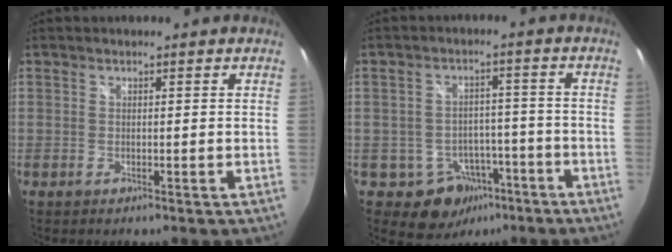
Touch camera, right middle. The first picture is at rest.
{"total": 8.3, "force": [-4.7, 6.5, 2.3], "torque": [-0.044, 0.020, -0.046]}